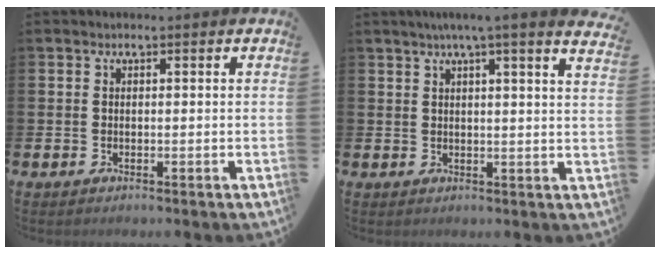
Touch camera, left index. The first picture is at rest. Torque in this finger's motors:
{"motor_torque": [0.96, -1.18, 0.42, 0.21]}